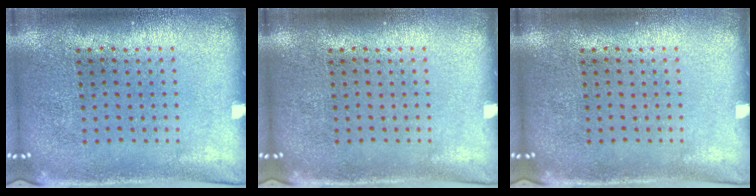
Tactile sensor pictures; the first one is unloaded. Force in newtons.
{"total": 0.0}
{"total": 0.0}